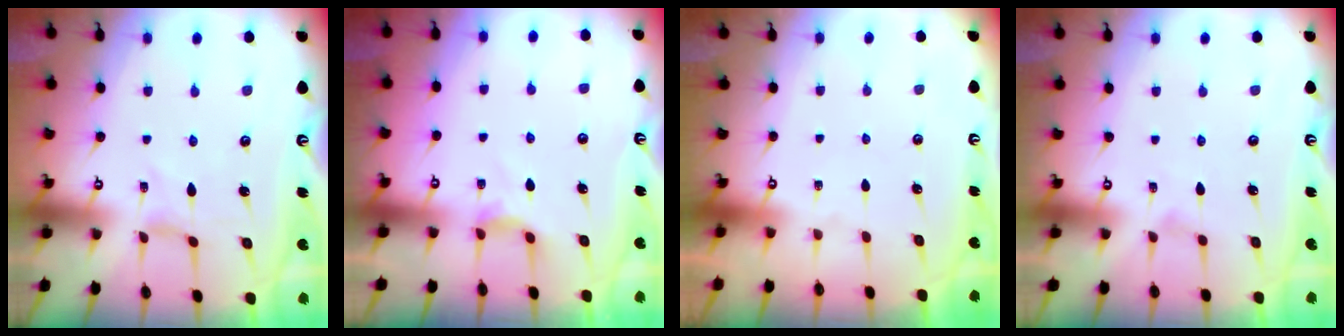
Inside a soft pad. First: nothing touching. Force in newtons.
{"total": 2.8, "press": 2.8, "slide": 0.5}
{"total": 0.0}
{"total": 0.0}